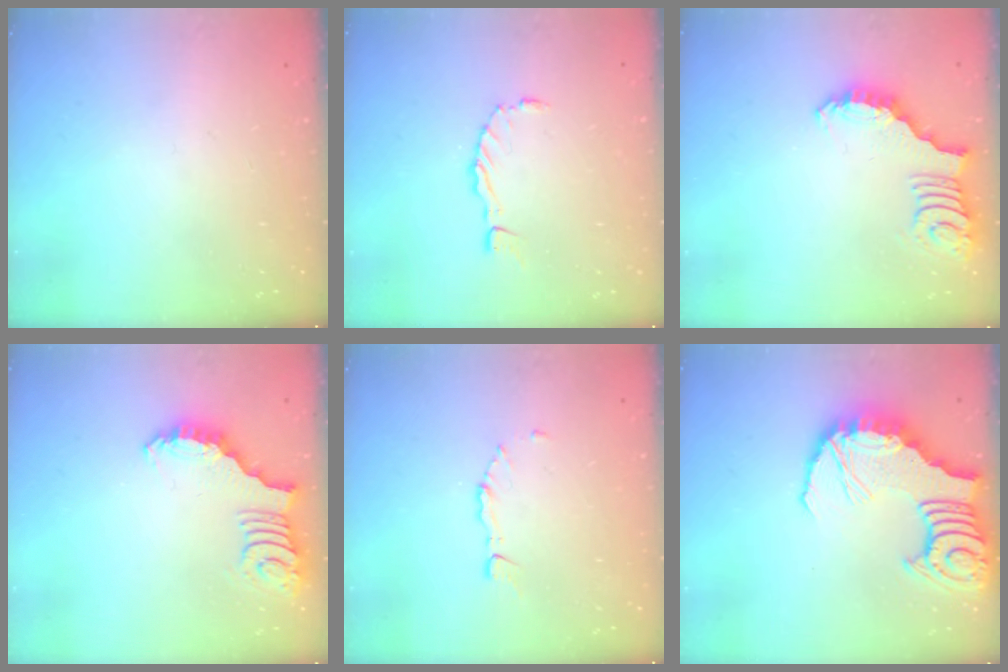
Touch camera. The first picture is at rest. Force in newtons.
{"total": 0.0}
{"total": 2.7, "press": 2.7, "slide": 0.5}
{"total": 2.7, "press": 2.7, "slide": 0.5}
{"total": 4.5, "press": 4.5, "slide": 0.4}
{"total": 18.2, "press": 18.1, "slide": 2.2}